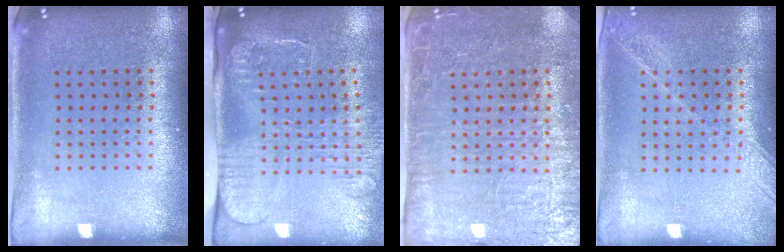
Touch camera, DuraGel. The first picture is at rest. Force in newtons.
{"total": 2.7, "press": 2.1, "slide": 1.7}
{"total": 4.2, "press": 3.9, "slide": 1.6}
{"total": 1.5, "press": 1.4, "slide": 0.5}